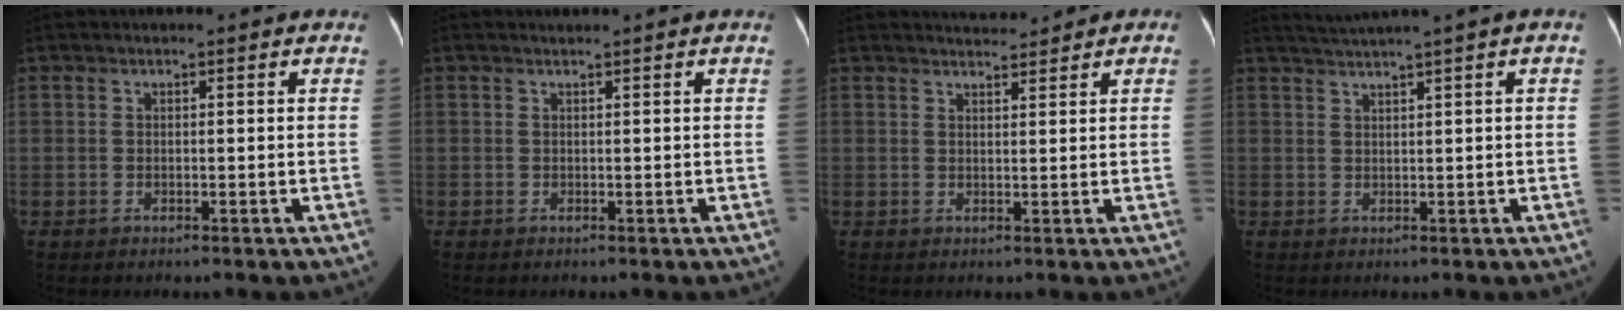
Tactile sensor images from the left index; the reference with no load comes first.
{"total": 0.0}
{"total": 2.7, "force": [2.6, 0.6, 0.2], "torque": [-0.005, 0.005, 0.037]}
{"total": 2.3, "force": [1.7, -0.8, 1.3], "torque": [-0.026, 0.011, 0.042]}